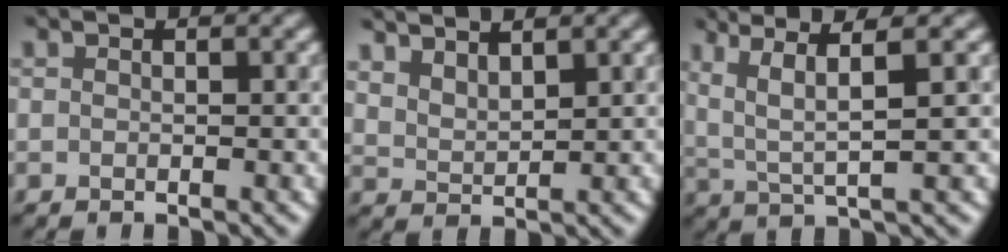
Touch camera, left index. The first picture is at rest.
{"total": 3.4, "force": [2.9, 0.9, 1.4], "torque": [-0.023, 0.007, 0.051]}
{"total": 5.4, "force": [2.5, 0.8, 4.7], "torque": [-0.093, 0.007, 0.053]}